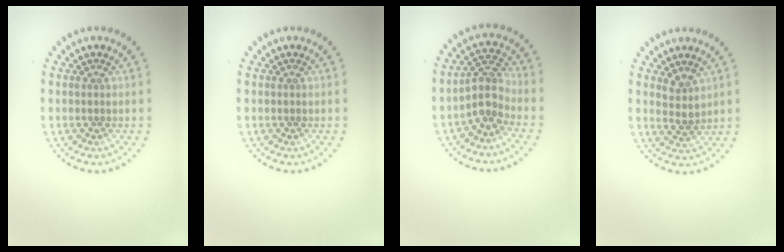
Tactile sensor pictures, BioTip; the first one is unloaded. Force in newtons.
{"total": 0.0}
{"total": 3.1, "press": 2.4, "slide": 1.9}
{"total": 1.9, "press": 1.4, "slide": 1.3}